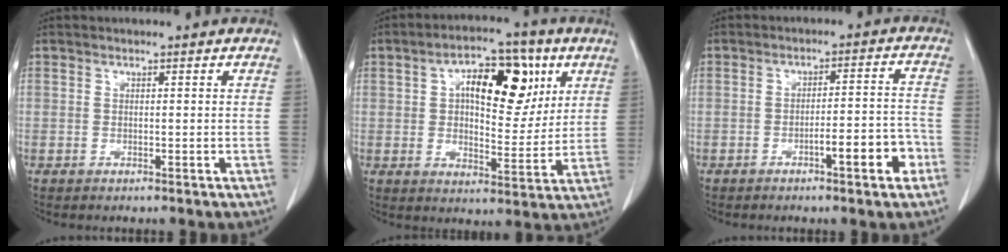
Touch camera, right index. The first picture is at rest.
{"total": 13.4, "force": [4.7, 6.0, 11.1], "torque": [-0.165, 0.028, 0.074]}
{"total": 6.9, "force": [-3.5, 0.9, 5.9], "torque": [-0.081, 0.015, -0.047]}